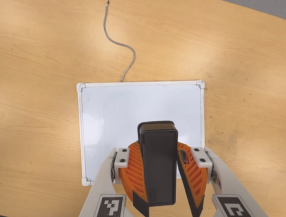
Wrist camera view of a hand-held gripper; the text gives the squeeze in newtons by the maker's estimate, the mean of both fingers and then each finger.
{"total": 9.0, "left": 9.4, "right": 8.6}